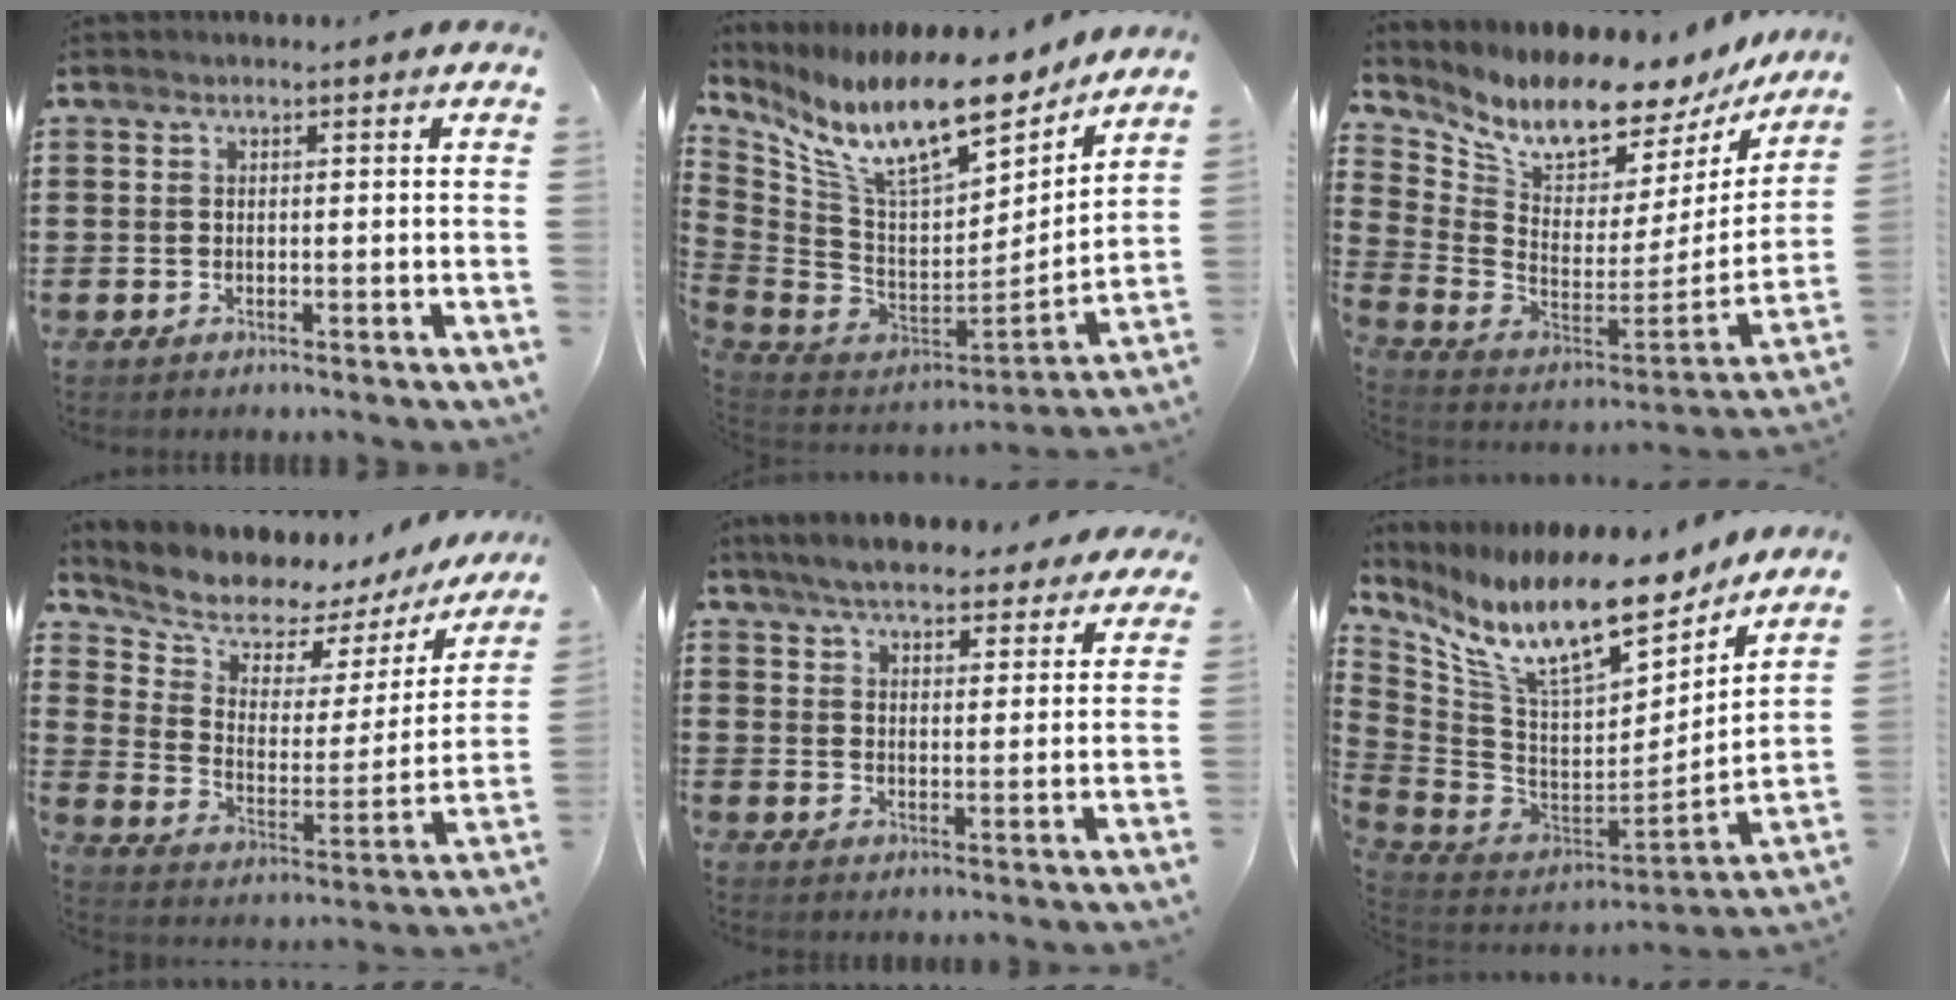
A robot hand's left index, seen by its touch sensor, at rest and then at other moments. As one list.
[{"total": 16.7, "force": [11.4, 4.4, 11.4], "torque": [-0.230, -0.081, 0.195]}, {"total": 8.8, "force": [7.6, 2.4, 3.9], "torque": [-0.103, -0.072, 0.127]}, {"total": 6.7, "force": [6.2, 2.3, 1.0], "torque": [-0.056, -0.055, 0.104]}, {"total": 6.0, "force": [5.7, 0.9, 1.8], "torque": [-0.058, -0.017, 0.102]}, {"total": 16.8, "force": [11.5, 4.6, 11.3], "torque": [-0.240, -0.076, 0.197]}]